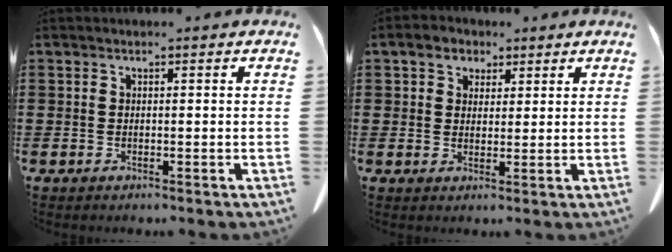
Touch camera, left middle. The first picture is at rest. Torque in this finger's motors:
{"motor_torque": [0.03, -0.01, -0.01, 0.00]}